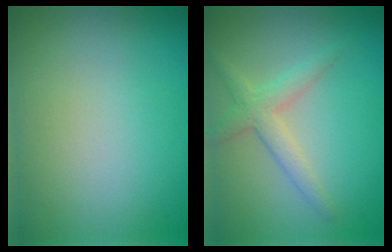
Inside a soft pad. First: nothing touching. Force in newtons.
{"total": 2.6, "press": 2.6, "slide": 0.2}